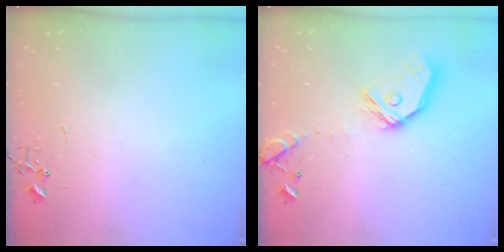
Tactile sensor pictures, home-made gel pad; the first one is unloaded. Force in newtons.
{"total": 16.5, "press": 16.3, "slide": 2.4}